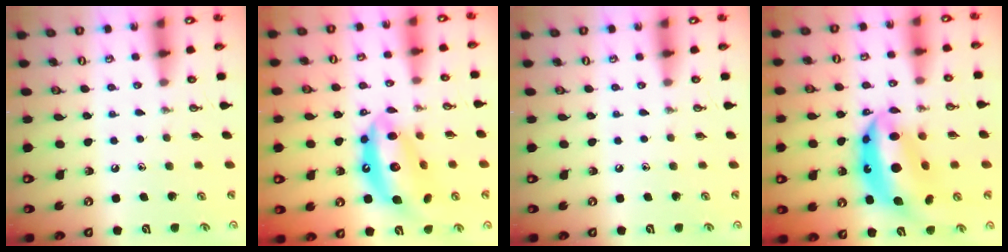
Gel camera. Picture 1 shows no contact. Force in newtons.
{"total": 15.5, "press": 15.5, "slide": 1.3}
{"total": 0.0}
{"total": 18.1, "press": 18.1, "slide": 1.3}